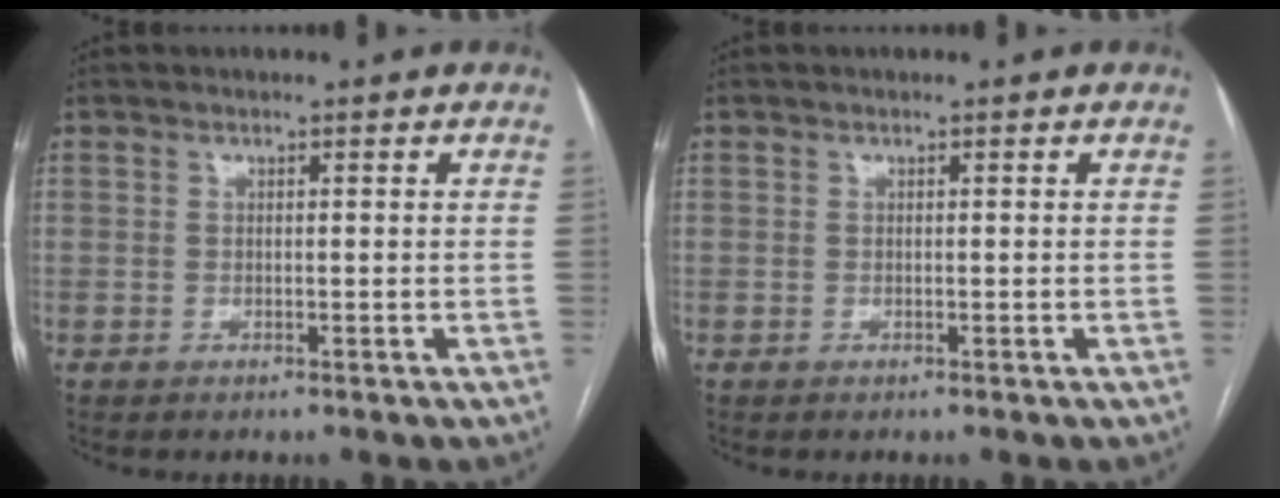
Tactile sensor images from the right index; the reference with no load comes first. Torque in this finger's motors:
{"motor_torque": [0.00, 0.00, 0.00, 0.00]}